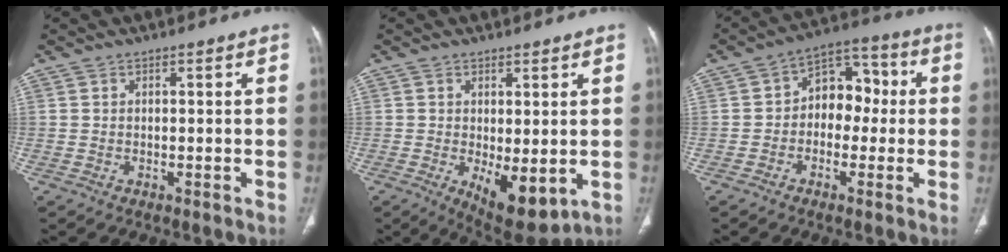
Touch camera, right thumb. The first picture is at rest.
{"total": 8.8, "force": [-1.4, 3.7, 7.8], "torque": [-0.110, -0.024, -0.007]}
{"total": 9.9, "force": [-0.2, 7.1, 6.9], "torque": [-0.058, 0.039, -0.017]}